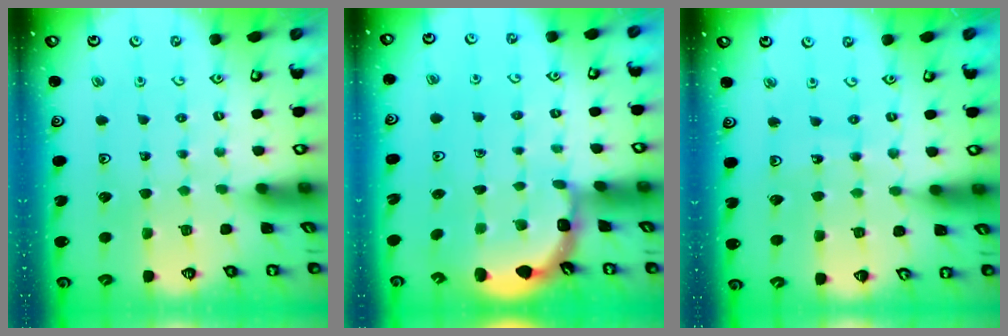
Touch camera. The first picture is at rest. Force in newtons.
{"total": 2.1, "press": 1.9, "slide": 0.8}
{"total": 7.8, "press": 7.6, "slide": 1.5}